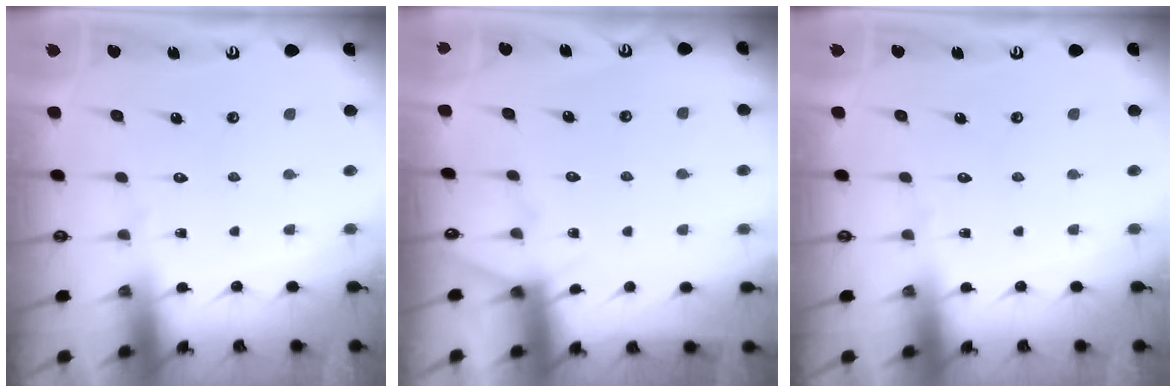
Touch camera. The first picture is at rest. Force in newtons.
{"total": 4.5, "press": 4.4, "slide": 0.6}
{"total": 0.0}